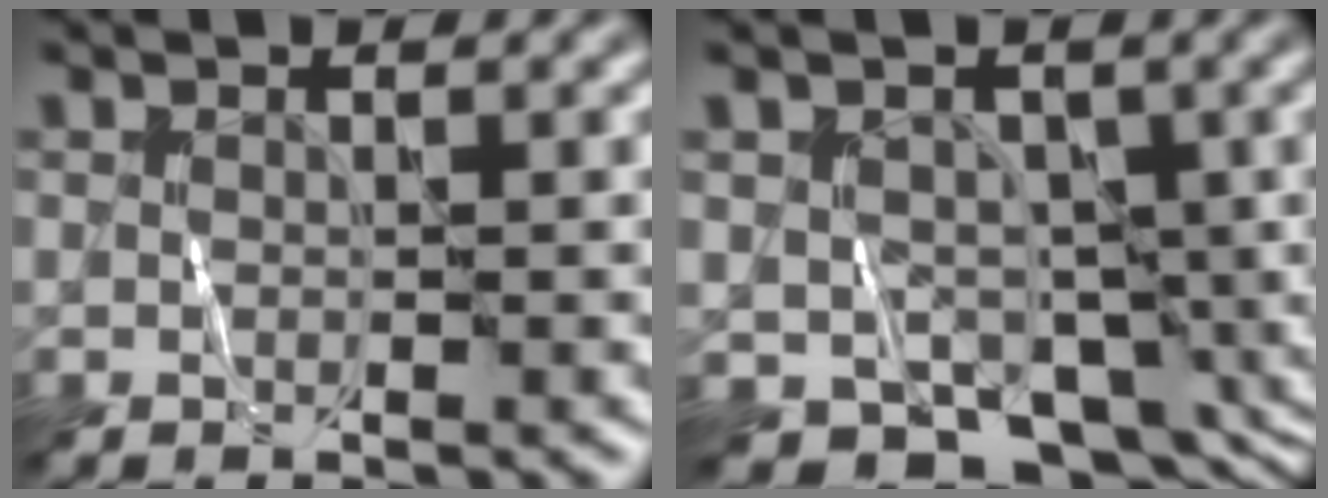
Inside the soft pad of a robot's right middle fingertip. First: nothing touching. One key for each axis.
{"total": 7.2, "fx": -2.6, "fy": 5.4, "fz": 3.9, "tx": -0.044, "ty": -0.023, "tz": -0.041}